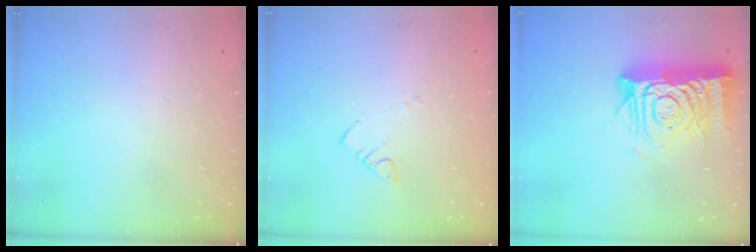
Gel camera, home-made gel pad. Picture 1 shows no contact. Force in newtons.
{"total": 2.2, "press": 2.2, "slide": 0.2}
{"total": 14.1, "press": 14.0, "slide": 2.0}